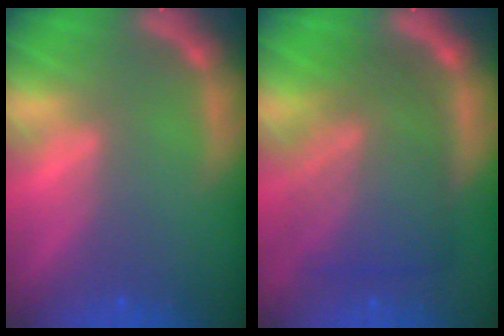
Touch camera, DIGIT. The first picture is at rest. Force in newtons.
{"total": 9.1}